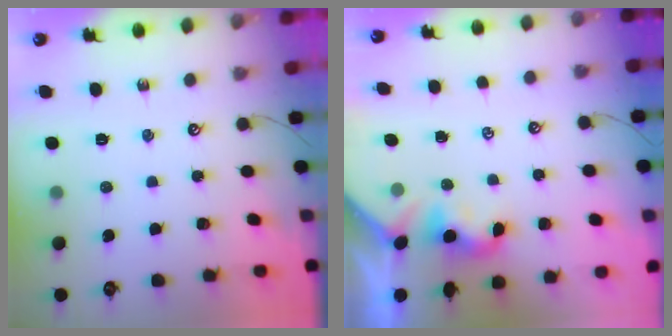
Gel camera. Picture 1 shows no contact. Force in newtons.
{"total": 2.1, "press": 2.0, "slide": 0.5}